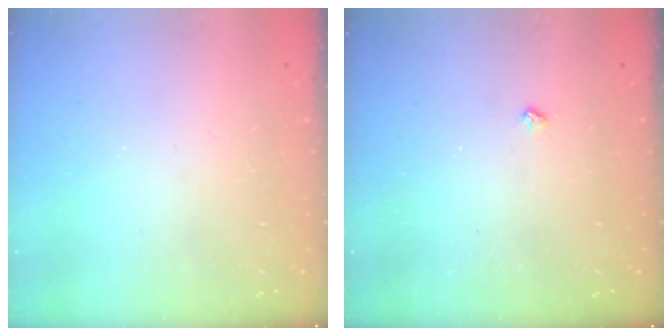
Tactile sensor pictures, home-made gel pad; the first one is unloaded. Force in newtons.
{"total": 2.5, "press": 2.4, "slide": 0.5}